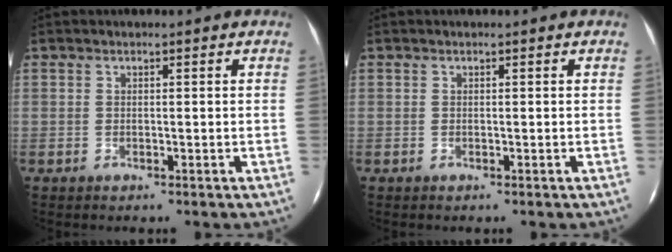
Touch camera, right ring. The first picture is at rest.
{"total": 0.0}